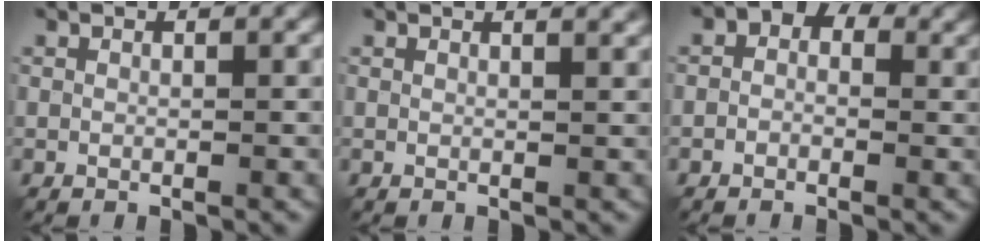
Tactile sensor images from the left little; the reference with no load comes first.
{"total": 3.4, "force": [2.4, 1.5, 1.9], "torque": [-0.002, 0.022, 0.010]}
{"total": 5.1, "force": [1.5, 4.0, 2.7], "torque": [-0.013, 0.017, -0.020]}